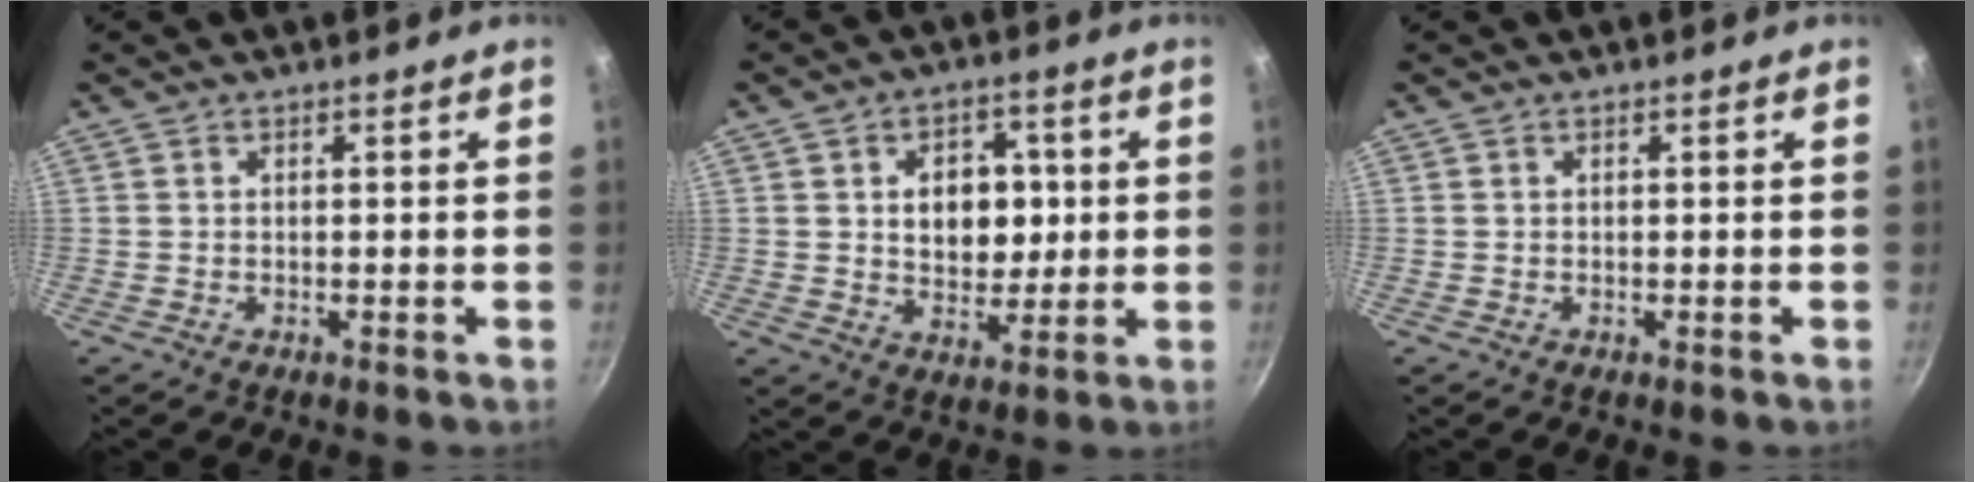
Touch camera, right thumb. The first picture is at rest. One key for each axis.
{"total": 10.1, "fx": 1.5, "fy": 7.3, "fz": 6.8, "tx": -0.059, "ty": -0.003, "tz": 0.025}
{"total": 0.0}